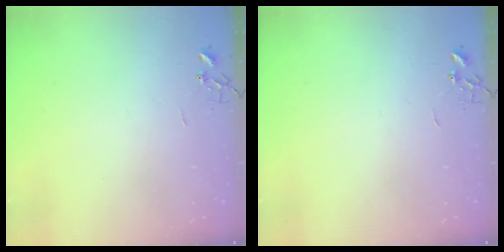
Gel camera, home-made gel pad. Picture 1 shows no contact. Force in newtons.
{"total": 0.0}